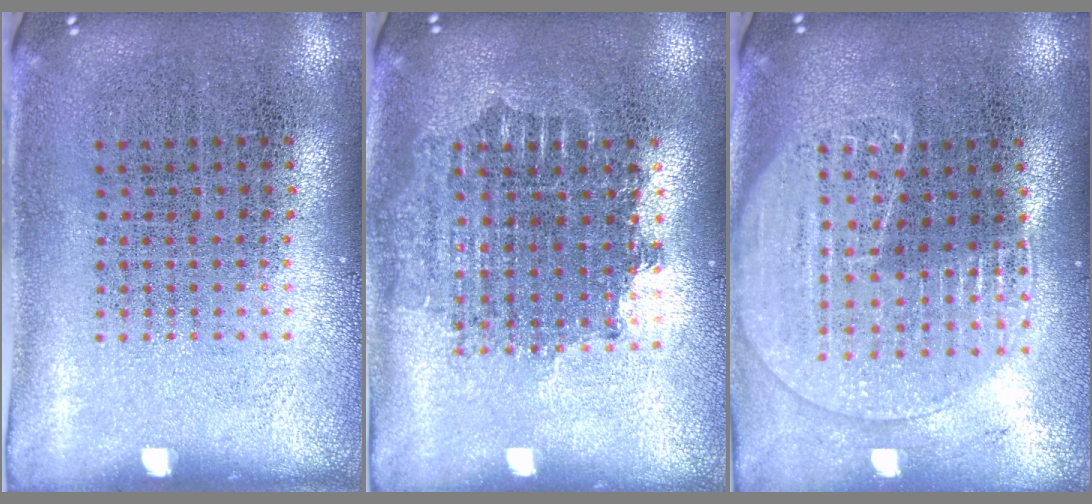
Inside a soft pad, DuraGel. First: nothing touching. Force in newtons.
{"total": 1.7, "press": 1.4, "slide": 1.0}
{"total": 1.7, "press": 1.6, "slide": 0.6}